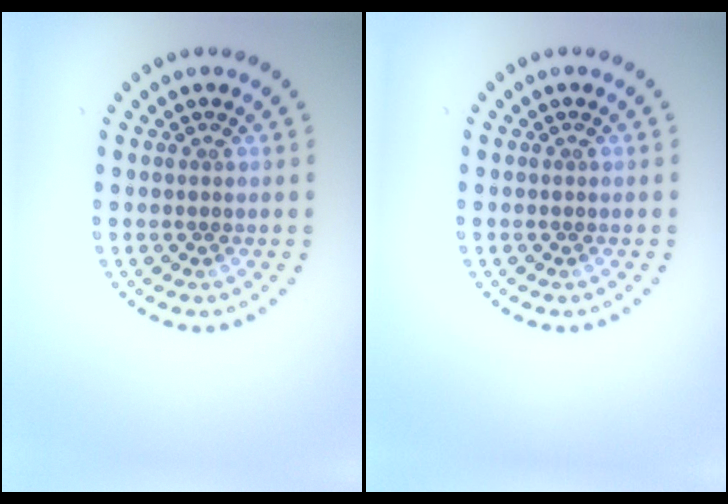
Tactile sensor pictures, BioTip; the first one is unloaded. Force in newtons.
{"total": 0.0}